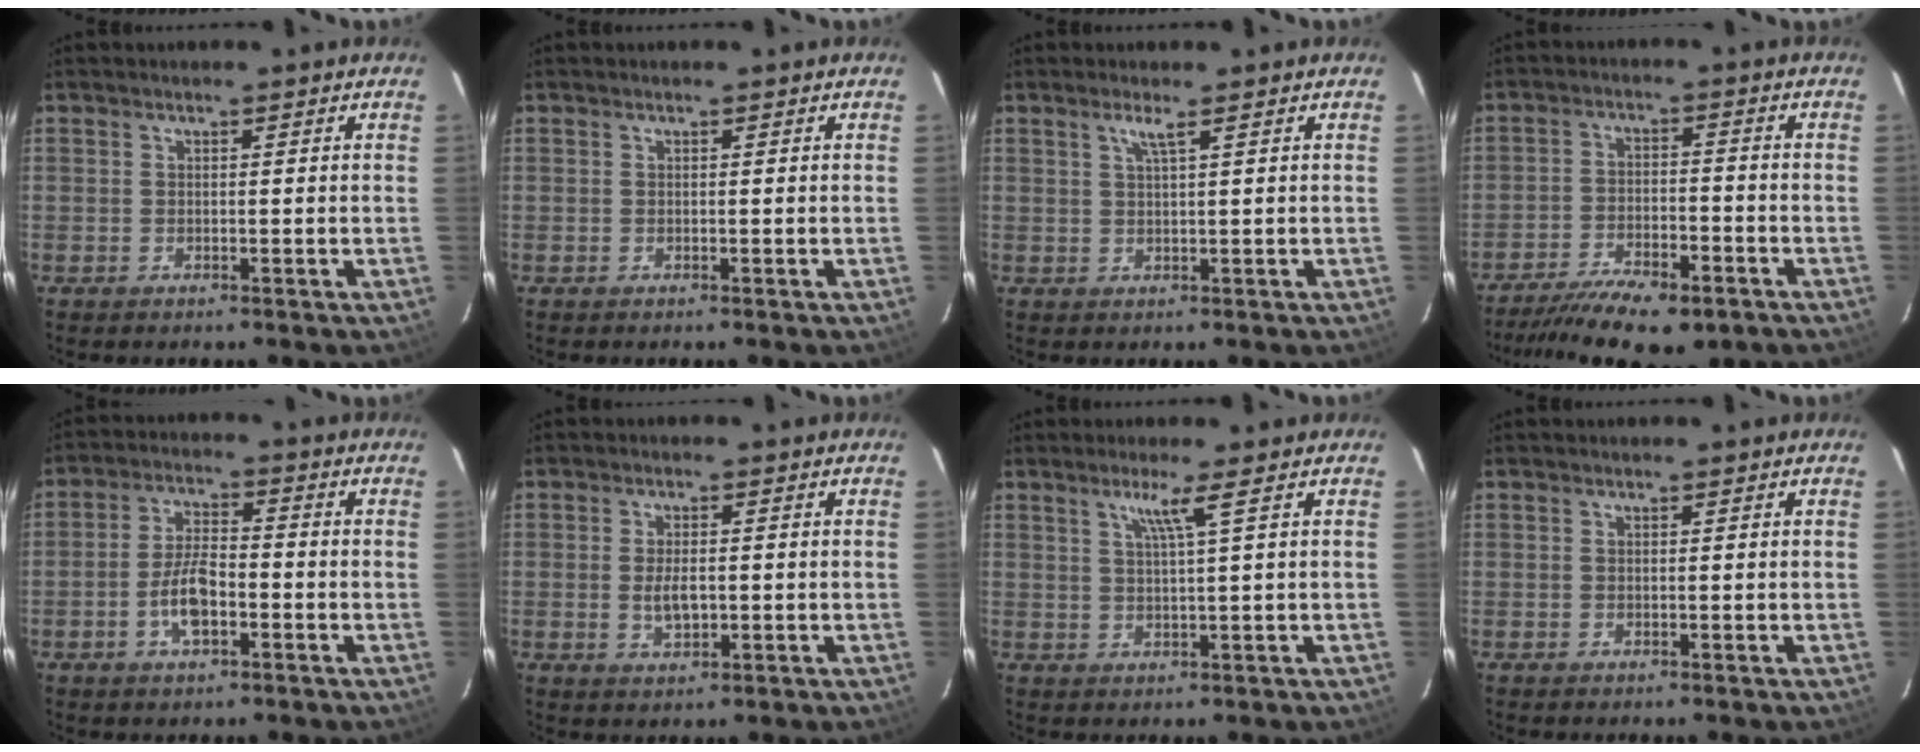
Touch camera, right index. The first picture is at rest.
{"total": 0.0}
{"total": 1.9, "force": [1.1, -0.4, 1.5], "torque": [-0.028, 0.000, 0.022]}
{"total": 14.9, "force": [-11.0, 5.1, 8.6], "torque": [-0.184, -0.031, -0.172]}
{"total": 7.0, "force": [-2.8, 2.8, 5.8], "torque": [-0.120, 0.006, -0.050]}
{"total": 4.0, "force": [-0.5, 2.1, 3.3], "torque": [-0.063, -0.005, -0.004]}
{"total": 3.4, "force": [1.7, -1.1, 2.7], "torque": [-0.045, -0.004, 0.033]}
{"total": 0.0}